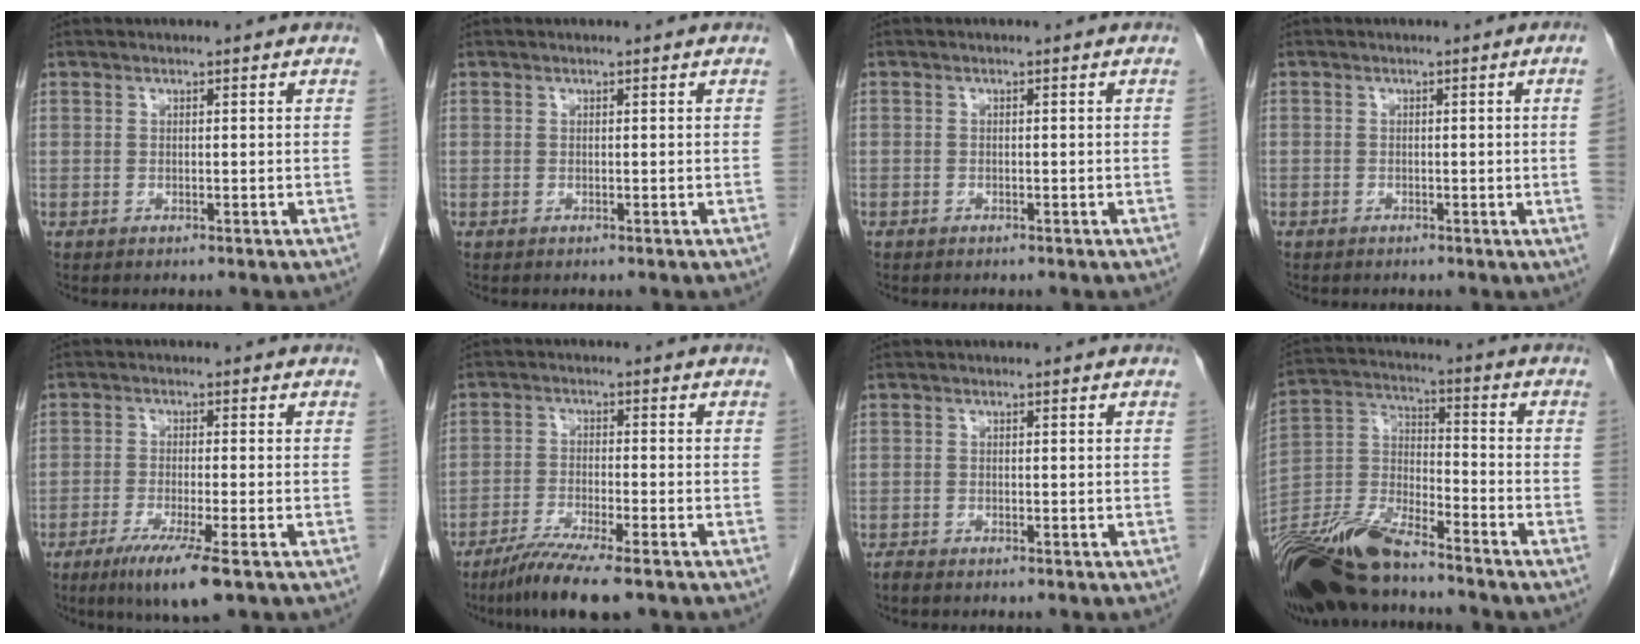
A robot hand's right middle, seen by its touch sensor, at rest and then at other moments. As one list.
[{"total": 0.0}, {"total": 0.0}, {"total": 2.1, "force": [-0.3, -0.7, 1.9], "torque": [-0.019, 0.000, -0.005]}, {"total": 7.4, "force": [-4.3, 0.1, 6.0], "torque": [-0.109, -0.023, -0.074]}, {"total": 8.0, "force": [-5.9, 0.1, 5.4], "torque": [-0.095, -0.022, -0.101]}, {"total": 0.7, "force": [-0.6, 0.0, 0.2], "torque": [-0.012, -0.002, -0.014]}, {"total": 17.7, "force": [-14.3, 4.3, 9.5], "torque": [-0.216, -0.017, -0.270]}]